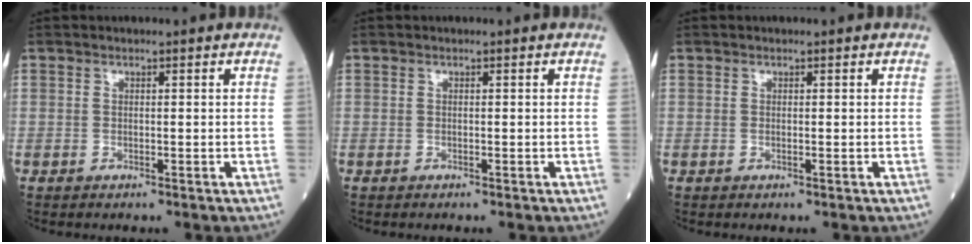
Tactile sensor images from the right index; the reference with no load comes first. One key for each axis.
{"total": 0.0}
{"total": 0.0}